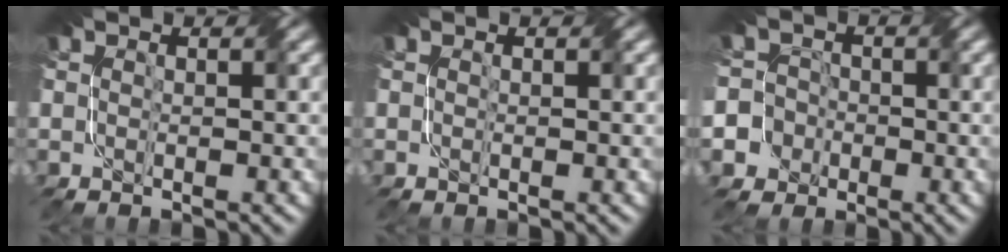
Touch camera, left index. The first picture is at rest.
{"total": 0.0}
{"total": 5.9, "force": [-3.2, 5.0, 0.4], "torque": [-0.005, 0.005, -0.076]}